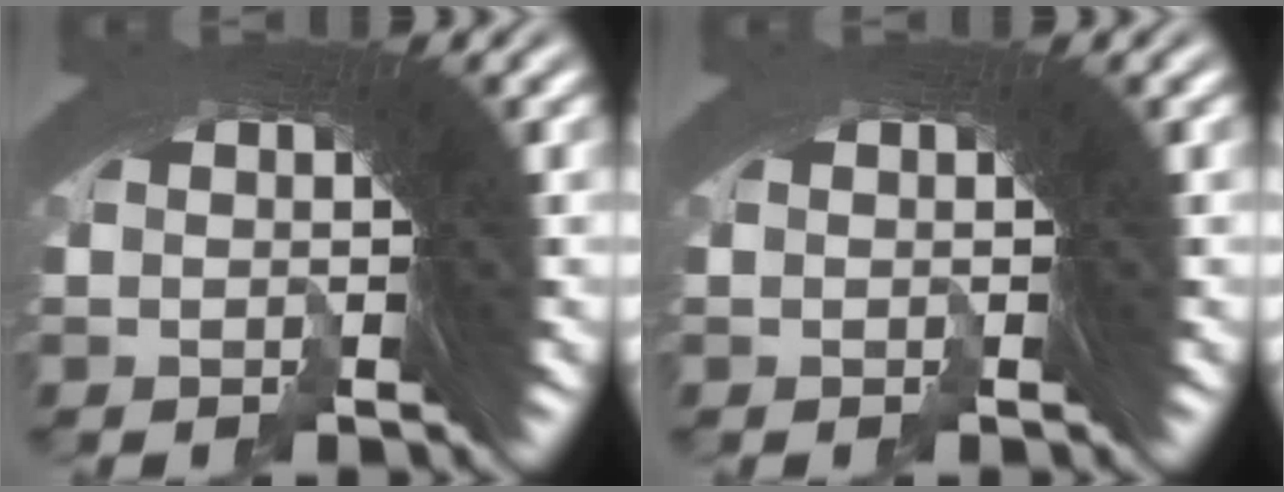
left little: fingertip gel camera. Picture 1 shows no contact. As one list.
[{"total": 0.0}]